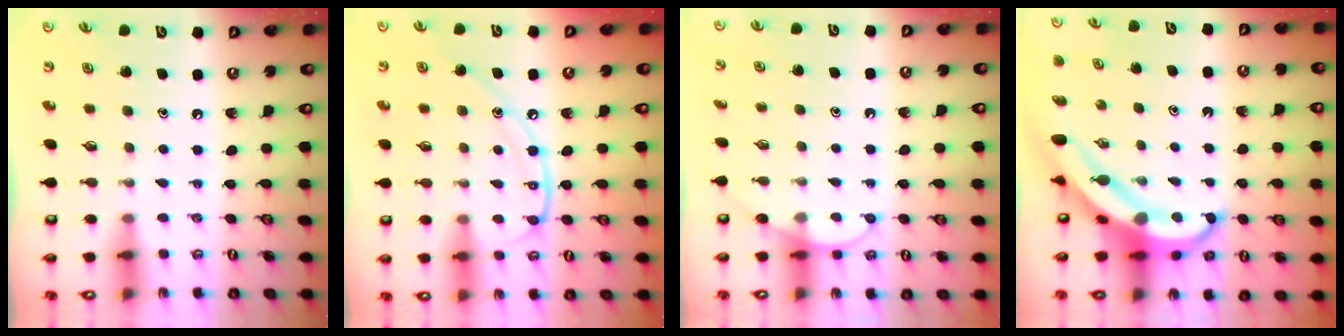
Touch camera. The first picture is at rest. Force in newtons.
{"total": 12.5, "press": 12.4, "slide": 1.4}
{"total": 6.5, "press": 6.5, "slide": 0.5}
{"total": 8.7, "press": 8.6, "slide": 1.6}